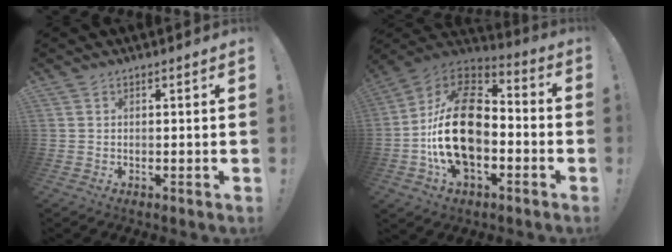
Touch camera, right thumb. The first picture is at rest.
{"total": 25.5, "force": [-3.2, 16.1, 19.5], "torque": [-0.357, 0.035, -0.042]}